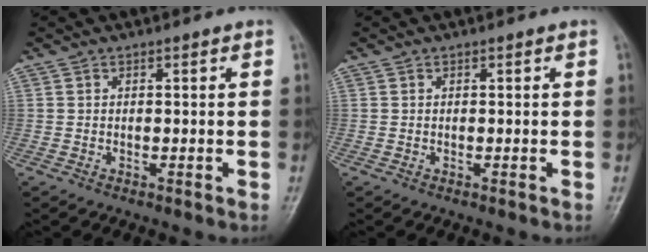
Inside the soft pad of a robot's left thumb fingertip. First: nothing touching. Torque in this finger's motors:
{"motor_torque": [0.00, 0.00, -0.02, -0.02, 0.00]}